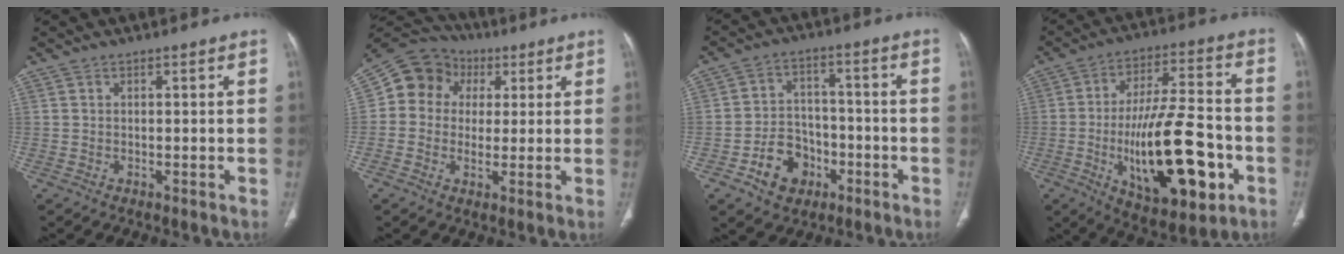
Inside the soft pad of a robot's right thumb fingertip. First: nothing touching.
{"total": 11.1, "force": [2.3, 9.7, 4.9], "torque": [-0.068, 0.018, 0.028]}
{"total": 9.7, "force": [-4.4, 7.6, 4.1], "torque": [-0.031, 0.038, -0.070]}
{"total": 23.3, "force": [-6.6, 9.2, 20.4], "torque": [-0.321, 0.025, -0.091]}